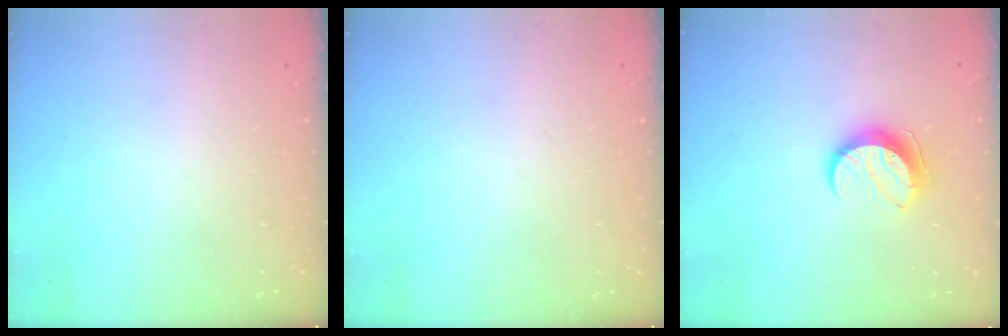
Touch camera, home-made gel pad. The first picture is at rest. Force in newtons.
{"total": 0.0}
{"total": 10.2, "press": 10.1, "slide": 0.8}